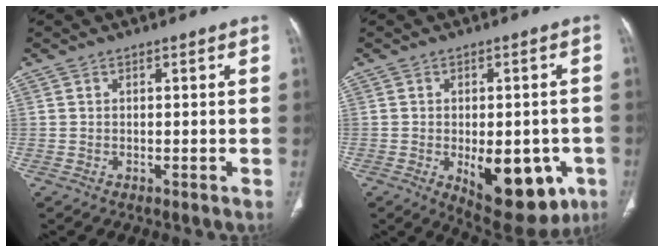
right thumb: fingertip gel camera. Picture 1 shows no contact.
{"total": 16.0, "force": [-5.3, 8.1, 12.8], "torque": [-0.141, 0.001, -0.051]}